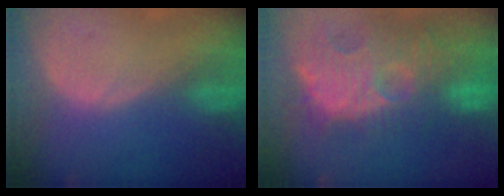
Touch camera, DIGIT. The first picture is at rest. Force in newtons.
{"total": 13.8, "press": 12.3, "slide": 6.2}